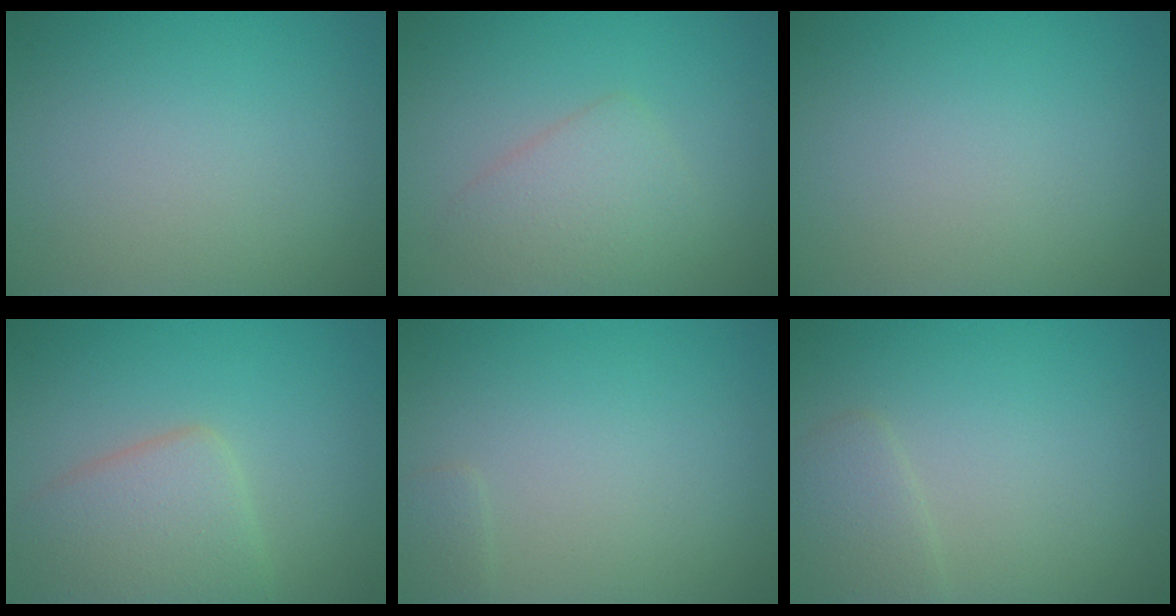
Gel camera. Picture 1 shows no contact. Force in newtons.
{"total": 2.9, "press": 2.9, "slide": 0.0}
{"total": 0.0}
{"total": 4.3, "press": 4.3, "slide": 0.3}
{"total": 0.8, "press": 0.8, "slide": 0.1}
{"total": 1.7, "press": 1.7, "slide": 0.0}